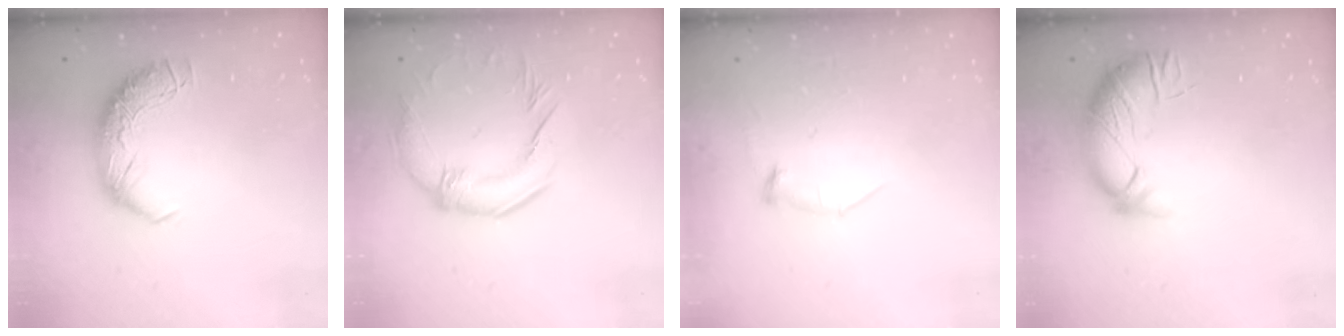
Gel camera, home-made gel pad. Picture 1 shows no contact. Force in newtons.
{"total": 2.9, "press": 2.5, "slide": 1.5}
{"total": 8.0, "press": 8.0, "slide": 0.8}
{"total": 3.9, "press": 3.2, "slide": 2.4}